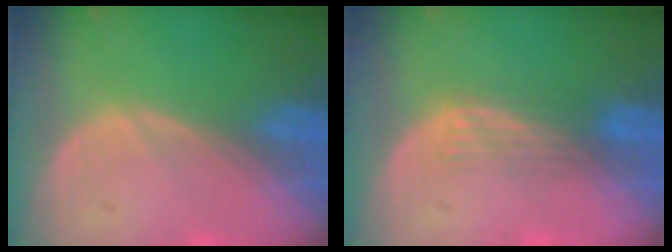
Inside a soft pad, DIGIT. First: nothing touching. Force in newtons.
{"total": 2.9, "press": 2.7, "slide": 1.2}